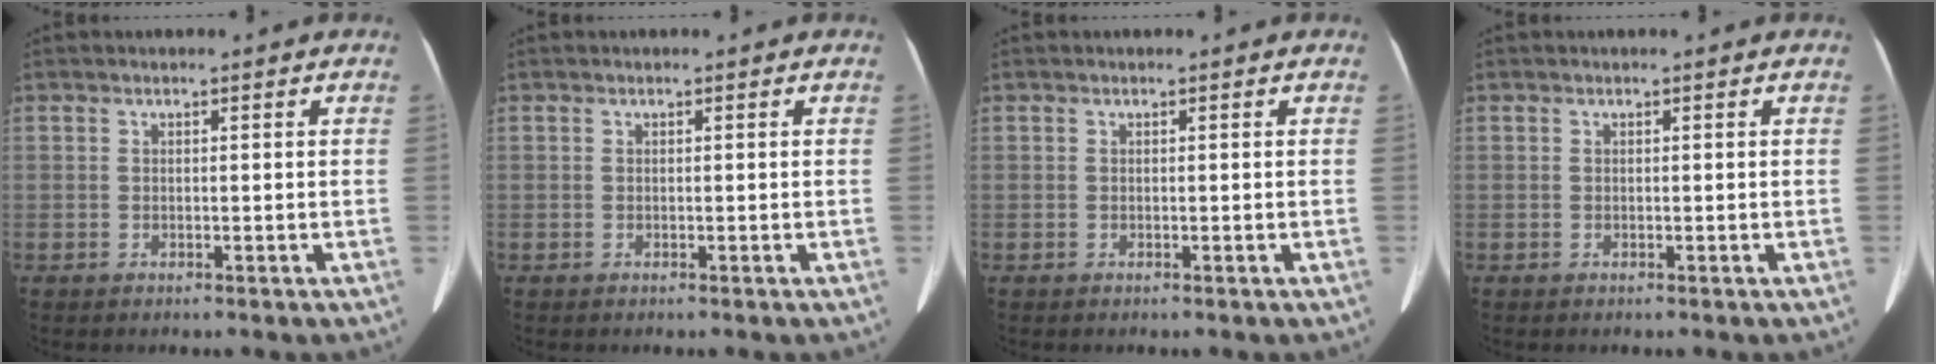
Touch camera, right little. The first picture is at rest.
{"total": 0.0}
{"total": 0.0}
{"total": 0.0}